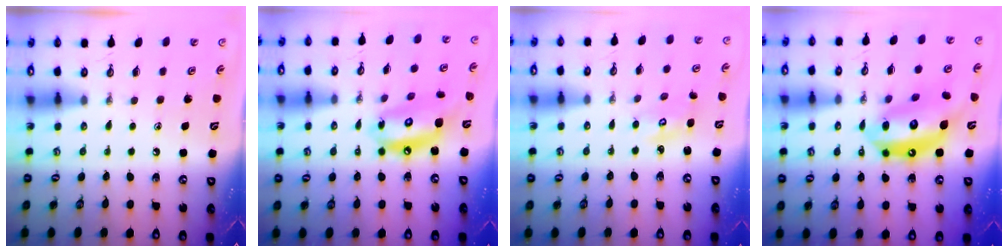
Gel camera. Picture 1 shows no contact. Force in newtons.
{"total": 13.0, "press": 12.9, "slide": 1.8}
{"total": 3.7, "press": 3.7, "slide": 0.4}
{"total": 16.6, "press": 16.5, "slide": 1.9}